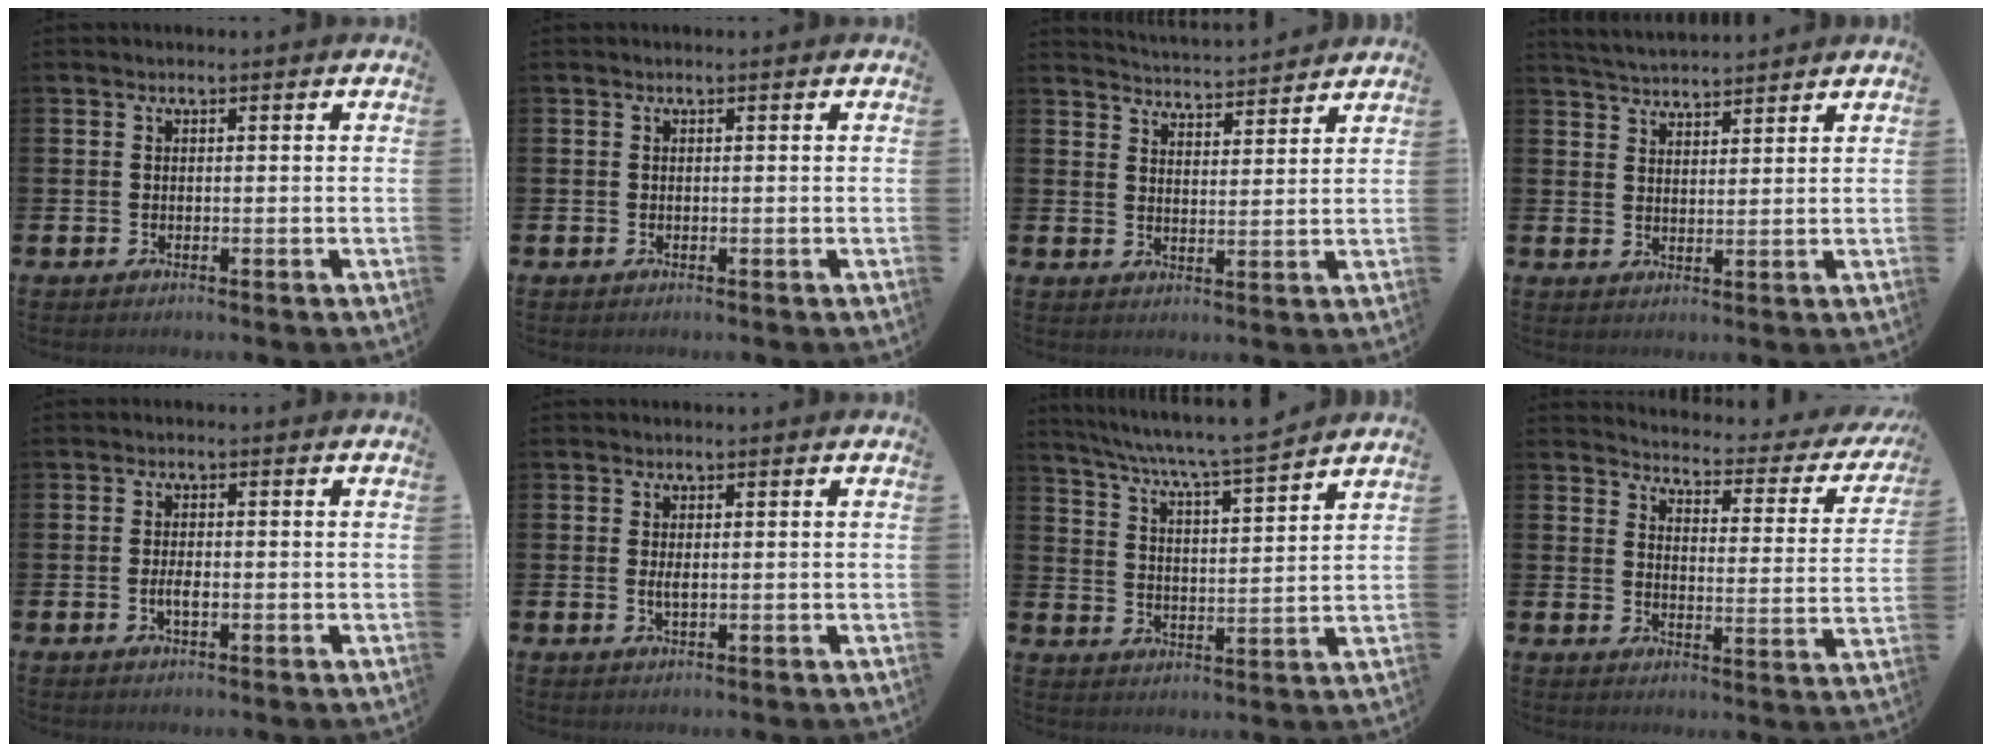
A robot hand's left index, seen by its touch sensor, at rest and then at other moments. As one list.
[{"total": 0.0}, {"total": 4.4, "force": [4.4, 0.0, -0.1], "torque": [-0.010, -0.034, 0.078]}, {"total": 4.1, "force": [4.1, 0.2, 0.0], "torque": [-0.010, -0.021, 0.074]}, {"total": 1.9, "force": [-0.4, 0.7, 1.7], "torque": [-0.030, 0.000, -0.008]}, {"total": 1.3, "force": [0.2, 0.4, 1.2], "torque": [-0.022, 0.002, 0.001]}, {"total": 6.9, "force": [6.5, -0.4, 2.3], "torque": [-0.073, -0.048, 0.111]}, {"total": 3.4, "force": [3.2, 0.7, 0.8], "torque": [-0.033, -0.034, 0.045]}]